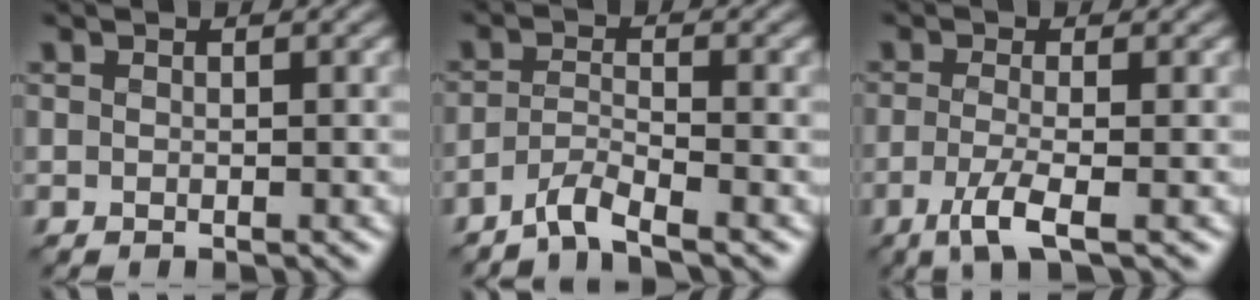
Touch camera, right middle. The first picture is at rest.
{"total": 2.7, "force": [-2.2, 0.3, 1.5], "torque": [-0.026, 0.006, -0.054]}
{"total": 3.1, "force": [-1.4, 0.7, 2.7], "torque": [-0.054, -0.004, -0.035]}